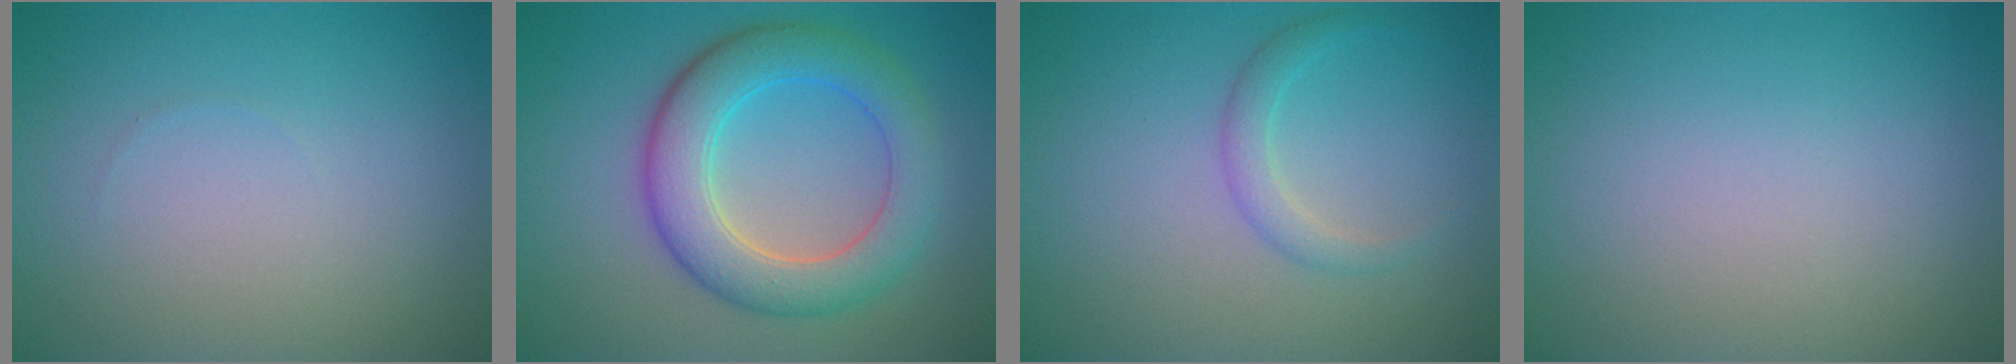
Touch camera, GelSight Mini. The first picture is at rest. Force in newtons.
{"total": 6.6, "press": 6.6, "slide": 0.1}
{"total": 1.7, "press": 1.7, "slide": 0.1}
{"total": 0.0}